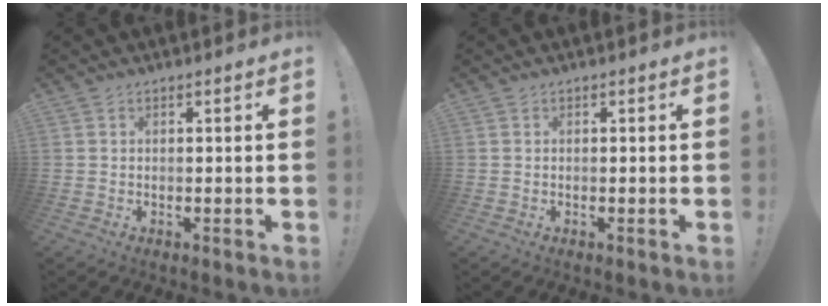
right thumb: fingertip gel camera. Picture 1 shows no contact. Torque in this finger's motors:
{"motor_torque": [-0.04, -0.08, 0.02, 0.18, -0.05]}